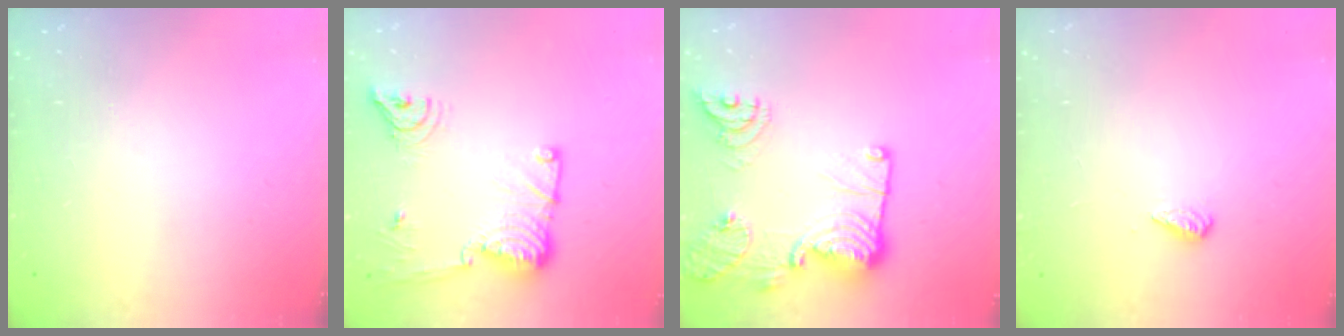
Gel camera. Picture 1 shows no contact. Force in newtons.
{"total": 14.7, "press": 14.6, "slide": 2.1}
{"total": 19.1, "press": 18.3, "slide": 5.5}
{"total": 2.7, "press": 2.6, "slide": 0.4}